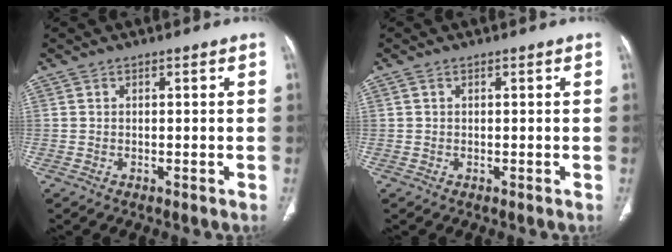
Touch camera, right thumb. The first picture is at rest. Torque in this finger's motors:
{"motor_torque": [-0.58, -0.06, -0.04, -0.12, -0.01]}